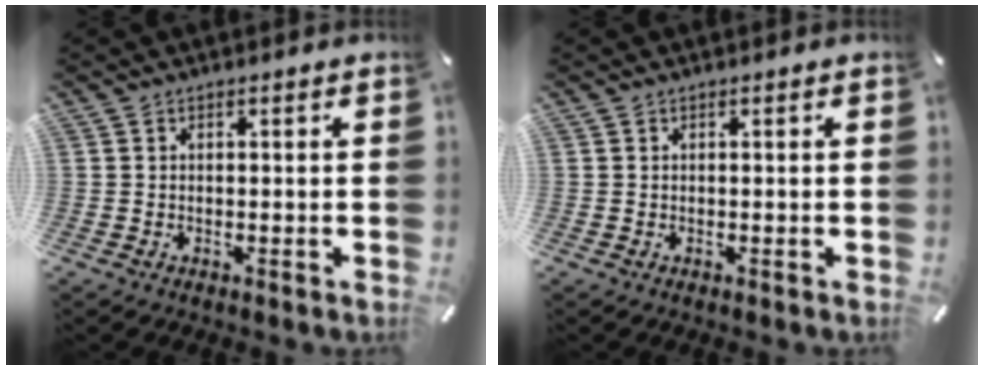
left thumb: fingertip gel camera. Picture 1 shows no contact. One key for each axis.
{"total": 0.0}